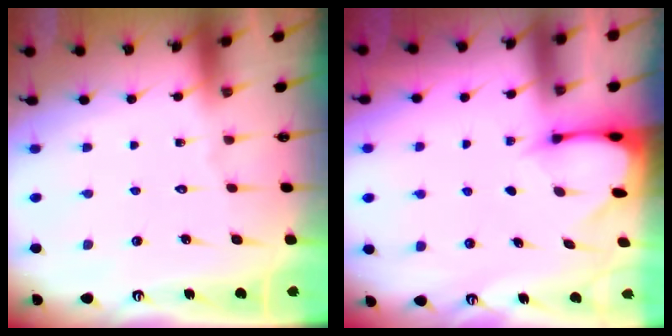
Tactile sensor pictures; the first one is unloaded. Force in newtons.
{"total": 2.6, "press": 2.5, "slide": 0.3}